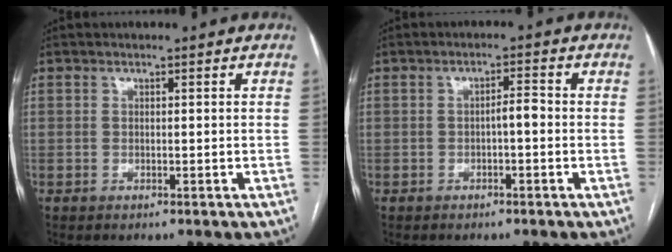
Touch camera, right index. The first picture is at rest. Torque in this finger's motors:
{"motor_torque": [0.57, -0.03, 0.02, 0.05]}